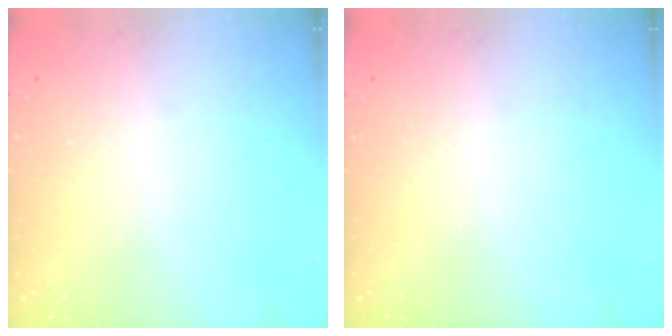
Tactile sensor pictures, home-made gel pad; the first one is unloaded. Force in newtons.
{"total": 0.0}